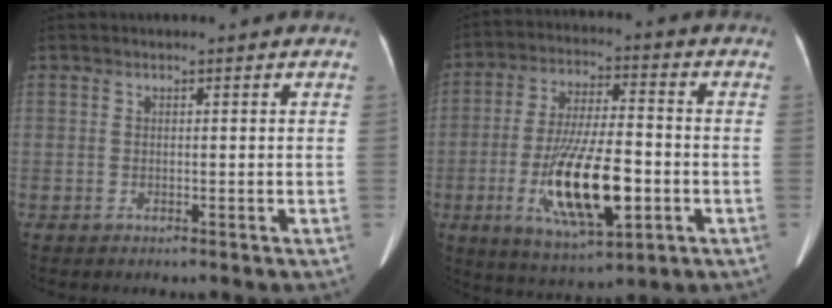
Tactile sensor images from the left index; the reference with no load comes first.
{"total": 15.3, "force": [-4.3, 4.0, 14.2], "torque": [-0.271, -0.016, -0.068]}